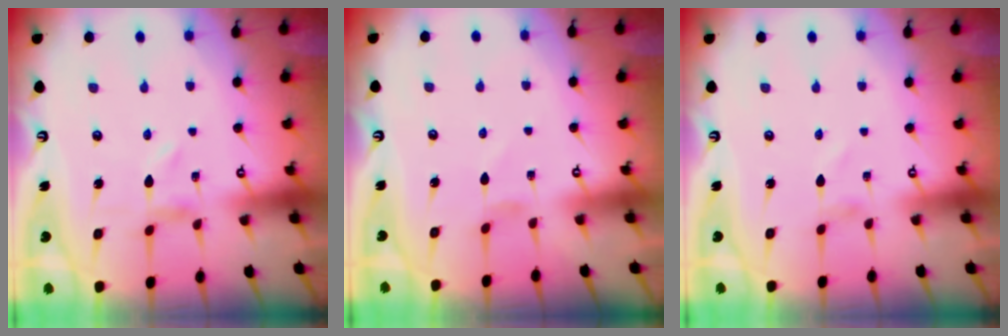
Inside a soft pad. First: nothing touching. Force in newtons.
{"total": 1.0, "press": 1.0, "slide": 0.3}
{"total": 1.4, "press": 1.4, "slide": 0.1}